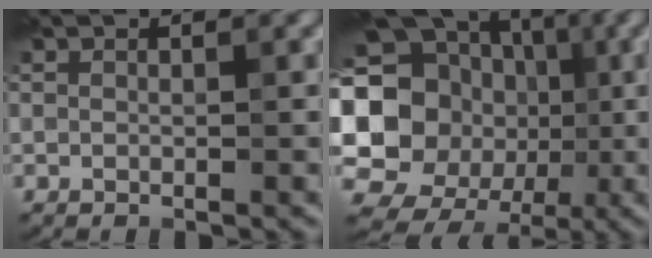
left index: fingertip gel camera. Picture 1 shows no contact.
{"total": 18.3, "force": [-0.3, 16.2, 8.5], "torque": [-0.167, 0.011, -0.035]}